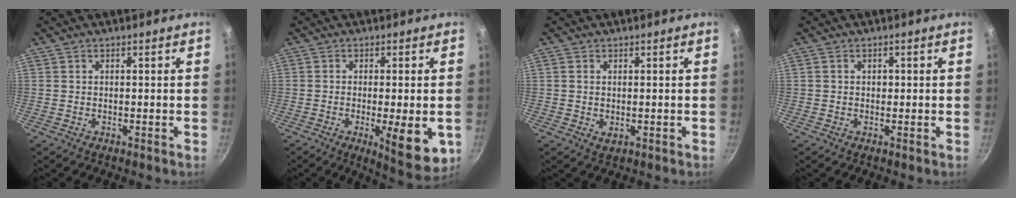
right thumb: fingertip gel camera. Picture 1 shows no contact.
{"total": 10.6, "force": [-2.6, 2.9, 9.8], "torque": [-0.127, -0.005, -0.028]}
{"total": 1.8, "force": [0.0, 1.1, 1.4], "torque": [-0.024, -0.004, 0.001]}
{"total": 1.0, "force": [0.0, 0.8, 0.6], "torque": [-0.005, 0.005, 0.000]}